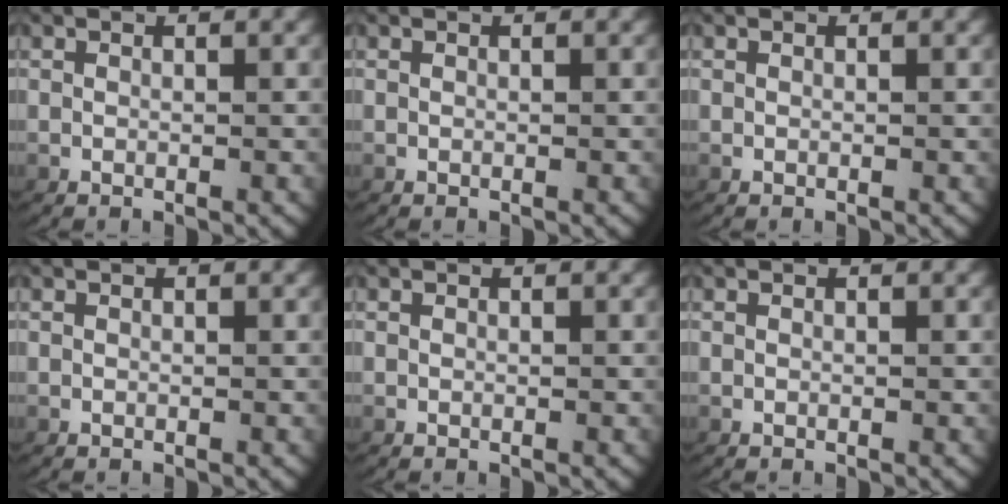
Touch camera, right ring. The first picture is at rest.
{"total": 0.0}
{"total": 0.0}
{"total": 0.0}
{"total": 0.0}
{"total": 0.0}